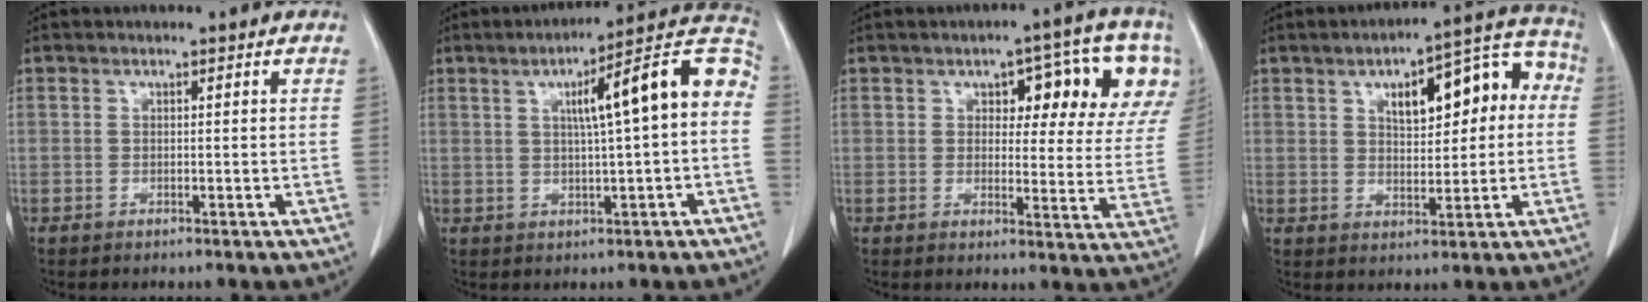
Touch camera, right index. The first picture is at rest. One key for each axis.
{"total": 12.9, "fx": 1.7, "fy": 1.1, "fz": 12.8, "tx": -0.175, "ty": 0.036, "tz": 0.019}
{"total": 14.6, "fx": 6.3, "fy": 5.4, "fz": 12.0, "tx": -0.141, "ty": 0.017, "tz": 0.073}
{"total": 13.1, "fx": 2.8, "fy": 5.3, "fz": 11.6, "tx": -0.148, "ty": 0.046, "tz": 0.042}